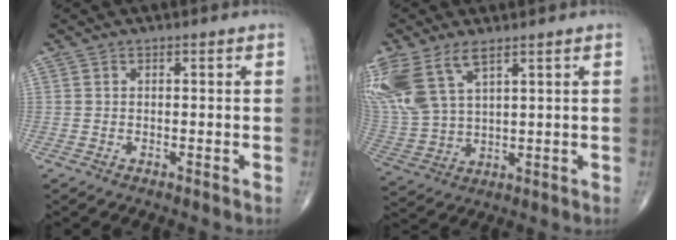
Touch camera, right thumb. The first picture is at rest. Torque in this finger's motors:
{"motor_torque": [0.34, 2.07, 1.14, 1.09, 0.44]}